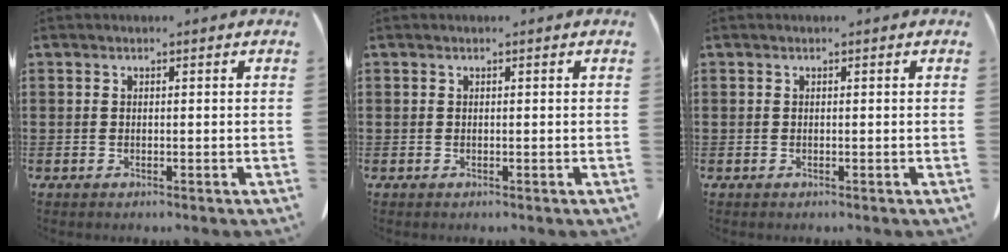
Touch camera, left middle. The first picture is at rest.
{"total": 0.0}
{"total": 0.0}